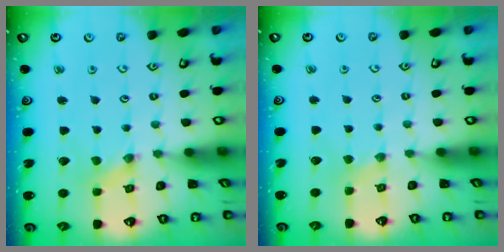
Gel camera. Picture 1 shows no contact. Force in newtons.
{"total": 1.6, "press": 1.5, "slide": 0.4}